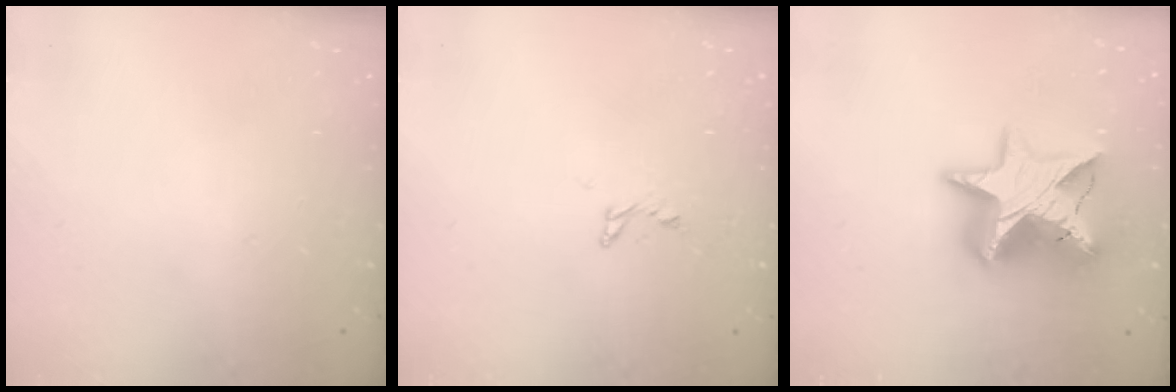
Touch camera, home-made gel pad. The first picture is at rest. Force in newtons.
{"total": 3.1, "press": 3.1, "slide": 0.3}
{"total": 18.1, "press": 18.1, "slide": 1.4}